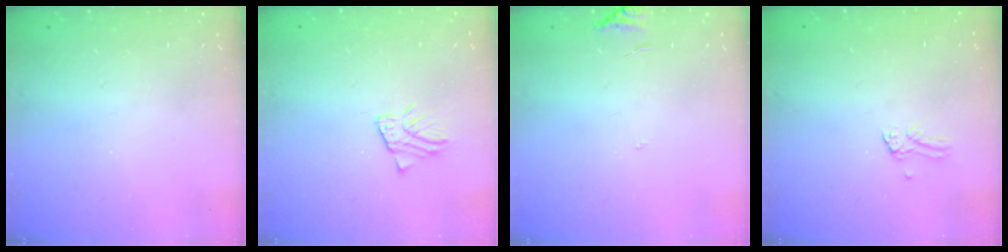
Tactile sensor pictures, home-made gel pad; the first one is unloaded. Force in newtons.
{"total": 2.2, "press": 2.2, "slide": 0.1}
{"total": 7.5, "press": 7.4, "slide": 0.8}
{"total": 0.0}